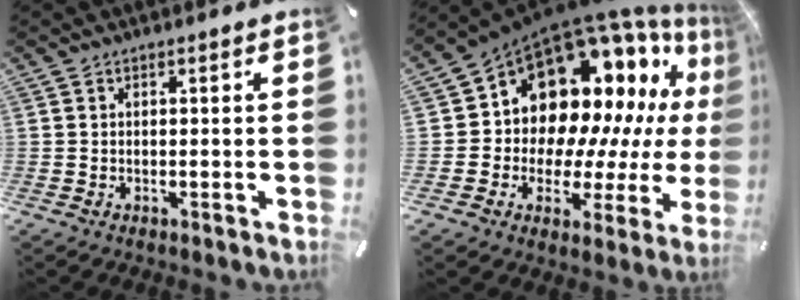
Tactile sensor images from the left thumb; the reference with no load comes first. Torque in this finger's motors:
{"motor_torque": [2.50, 2.50, 2.05, -0.72, 0.23]}